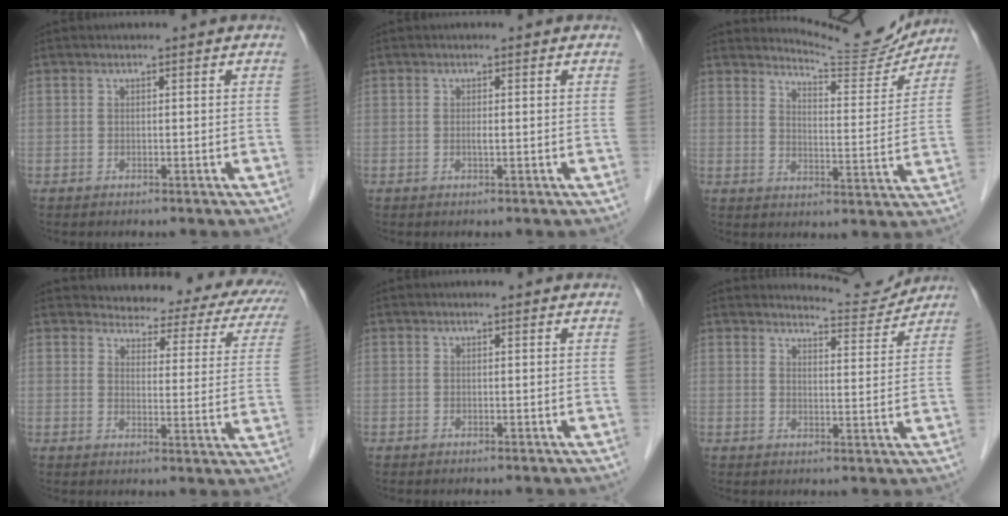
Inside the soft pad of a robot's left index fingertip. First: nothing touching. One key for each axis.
{"total": 0.6, "fx": -0.1, "fy": 0.1, "fz": 0.6, "tx": -0.013, "ty": 0.000, "tz": -0.002}
{"total": 10.1, "fx": 10.0, "fy": 0.4, "fz": 0.3, "tx": -0.007, "ty": -0.031, "tz": 0.130}
{"total": 16.8, "fx": 14.8, "fy": 5.5, "fz": 5.8, "tx": -0.038, "ty": -0.028, "tz": 0.141}
{"total": 0.7, "fx": 0.7, "fy": 0.1, "fz": 0.1, "tx": -0.007, "ty": 0.001, "tz": 0.002}
{"total": 5.5, "fx": 5.5, "fy": 0.0, "fz": -1.0, "tx": 0.005, "ty": -0.017, "tz": 0.069}